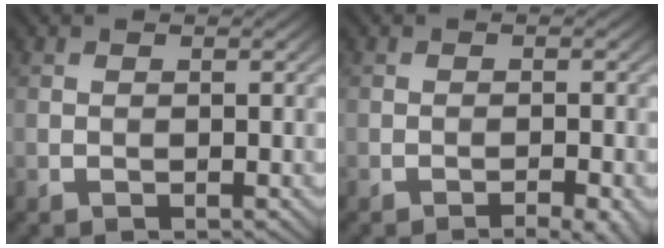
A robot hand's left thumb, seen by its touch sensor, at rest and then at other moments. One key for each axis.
{"total": 2.8, "fx": -1.9, "fy": 0.5, "fz": 2.0, "tx": -0.027, "ty": 0.006, "tz": -0.027}